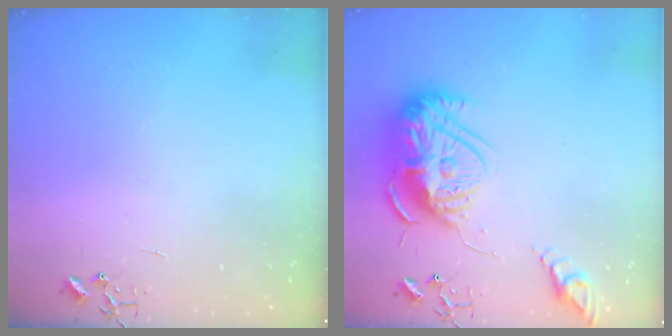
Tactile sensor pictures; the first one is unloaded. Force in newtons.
{"total": 17.0, "press": 16.9, "slide": 1.5}